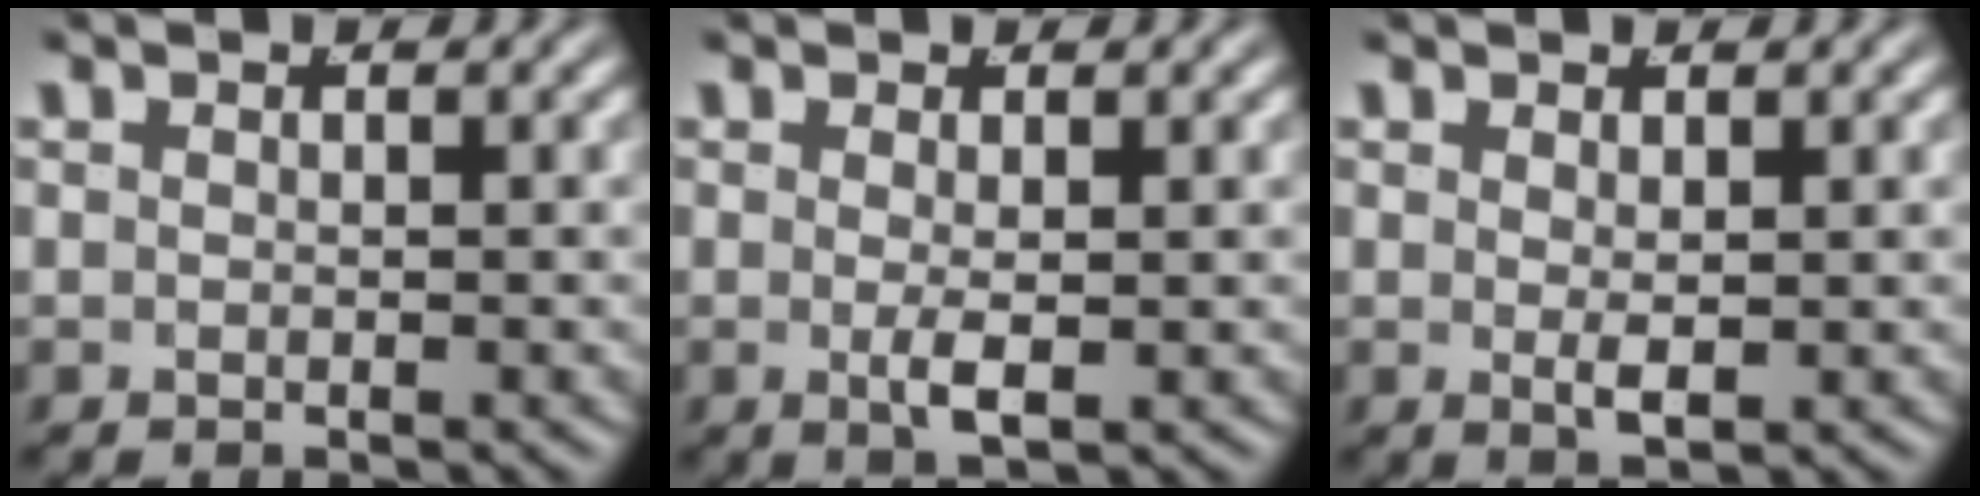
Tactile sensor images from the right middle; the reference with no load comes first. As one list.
[{"total": 1.7, "force": [0.0, -0.2, 1.7], "torque": [-0.028, -0.010, 0.006]}, {"total": 1.3, "force": [0.4, -0.2, 1.2], "torque": [-0.015, -0.010, 0.016]}]